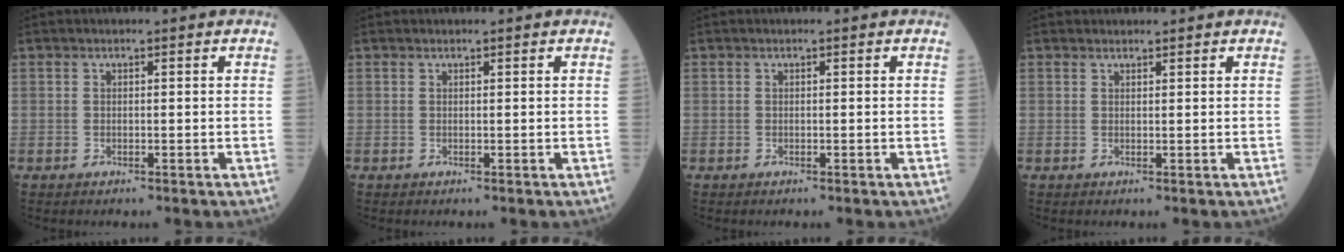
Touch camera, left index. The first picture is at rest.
{"total": 0.0}
{"total": 0.0}
{"total": 0.9, "force": [0.9, 0.3, 0.0], "torque": [-0.007, 0.004, 0.015]}